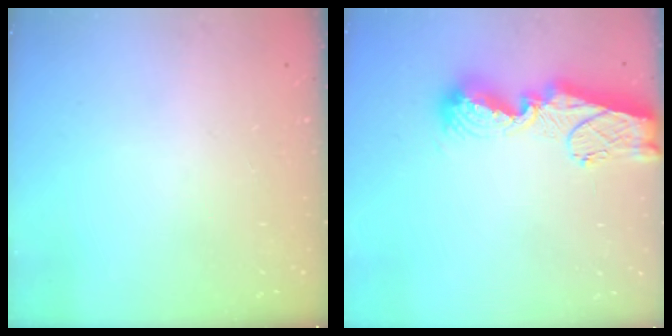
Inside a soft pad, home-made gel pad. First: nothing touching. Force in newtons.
{"total": 12.9, "press": 12.9, "slide": 1.4}